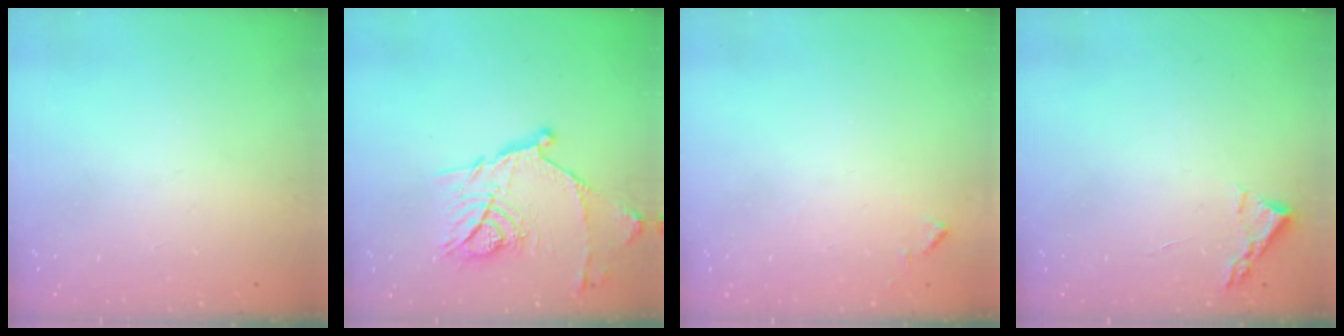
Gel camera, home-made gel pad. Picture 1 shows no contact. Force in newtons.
{"total": 15.9, "press": 15.9, "slide": 0.3}
{"total": 5.8, "press": 5.7, "slide": 0.7}
{"total": 2.4, "press": 2.3, "slide": 0.3}